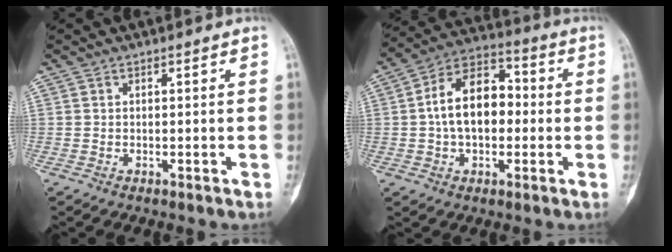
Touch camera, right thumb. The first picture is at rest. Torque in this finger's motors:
{"motor_torque": [1.63, 1.65, 0.75, -0.61, 0.43]}